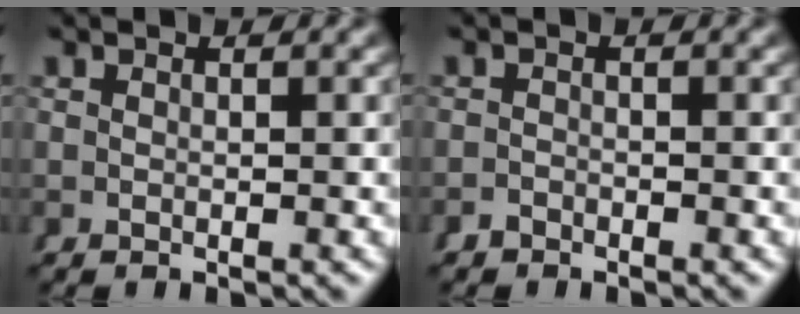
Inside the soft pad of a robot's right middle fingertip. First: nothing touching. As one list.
[{"total": 1.2, "force": [-1.1, -0.2, -0.3], "torque": [0.016, -0.005, -0.019]}]